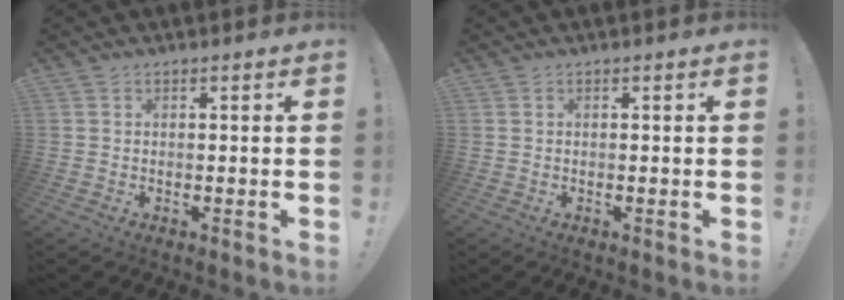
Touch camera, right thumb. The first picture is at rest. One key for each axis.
{"total": 0.0}